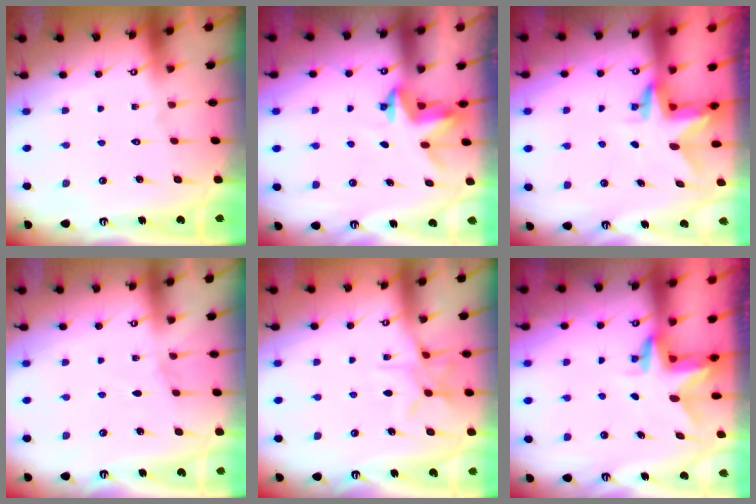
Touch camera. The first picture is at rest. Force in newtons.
{"total": 3.4, "press": 3.4, "slide": 0.2}
{"total": 2.8, "press": 2.8, "slide": 0.2}
{"total": 3.1, "press": 3.1, "slide": 0.5}
{"total": 8.6, "press": 8.5, "slide": 0.6}
{"total": 3.1, "press": 3.1, "slide": 0.2}